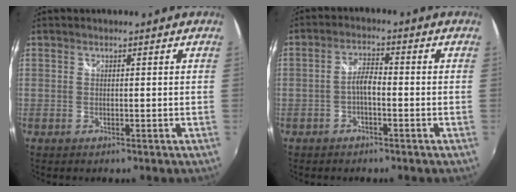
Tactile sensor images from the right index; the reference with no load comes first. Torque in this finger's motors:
{"motor_torque": [0.54, -0.22, 0.34, 0.07]}